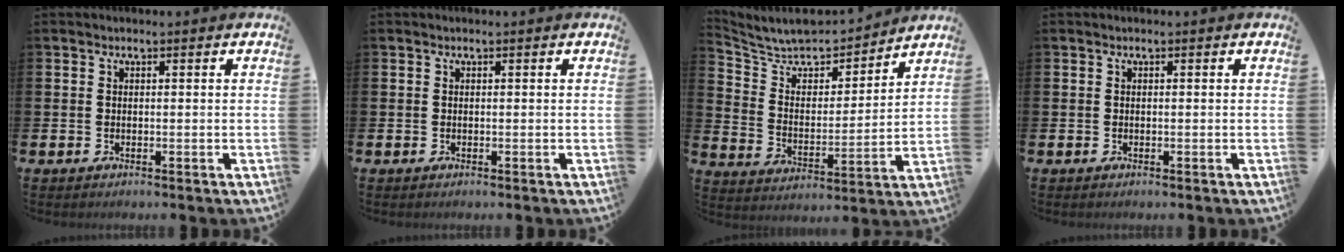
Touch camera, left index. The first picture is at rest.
{"total": 0.0}
{"total": 8.1, "force": [7.6, 2.4, 1.6], "torque": [-0.059, -0.070, 0.128]}
{"total": 0.0}